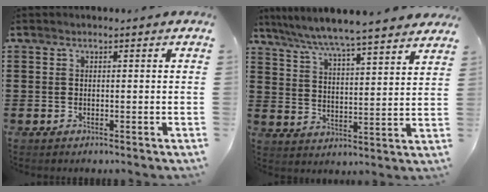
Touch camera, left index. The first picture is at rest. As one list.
[{"total": 5.9, "force": [5.5, -0.7, 2.1], "torque": [-0.065, -0.040, 0.091]}]